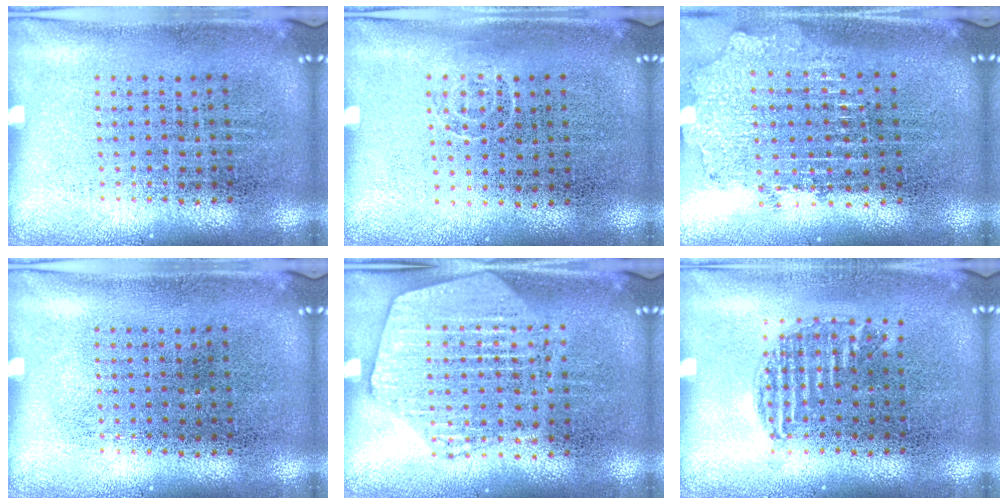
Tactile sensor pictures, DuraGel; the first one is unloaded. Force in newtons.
{"total": 0.6, "press": 0.4, "slide": 0.4}
{"total": 1.9, "press": 1.5, "slide": 1.2}
{"total": 0.0}
{"total": 1.6, "press": 1.6, "slide": 0.2}
{"total": 1.0, "press": 0.8, "slide": 0.5}